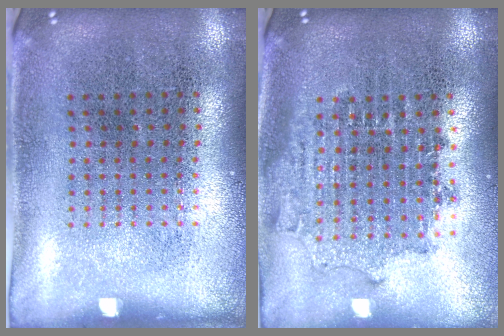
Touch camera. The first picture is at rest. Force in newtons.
{"total": 1.7, "press": 1.4, "slide": 1.0}